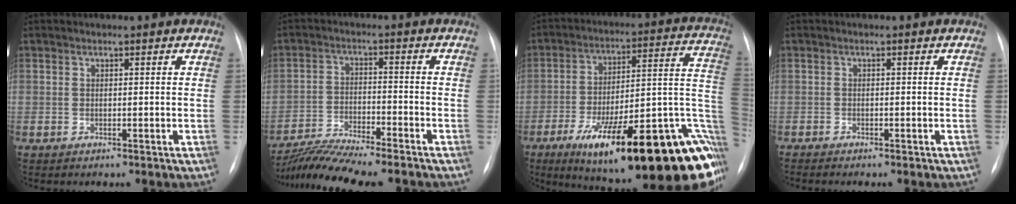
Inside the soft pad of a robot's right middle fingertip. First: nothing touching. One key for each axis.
{"total": 9.6, "fx": -8.6, "fy": -0.2, "fz": 4.2, "tx": -0.080, "ty": -0.015, "tz": -0.146}
{"total": 34.6, "fx": -17.5, "fy": 7.3, "fz": 28.9, "tx": -0.290, "ty": 0.006, "tz": -0.247}
{"total": 2.1, "fx": -1.7, "fy": 0.4, "fz": 1.2, "tx": -0.019, "ty": -0.006, "tz": -0.017}